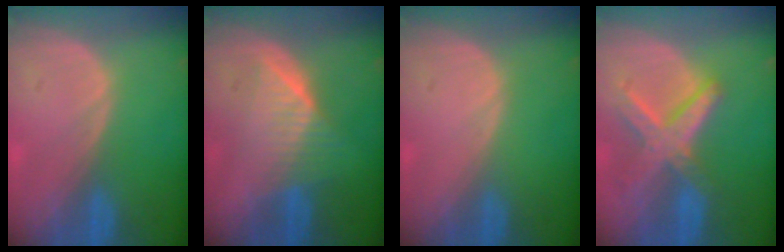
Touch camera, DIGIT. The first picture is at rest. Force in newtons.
{"total": 6.5, "press": 6.2, "slide": 1.8}
{"total": 0.0}
{"total": 8.2, "press": 7.0, "slide": 4.2}